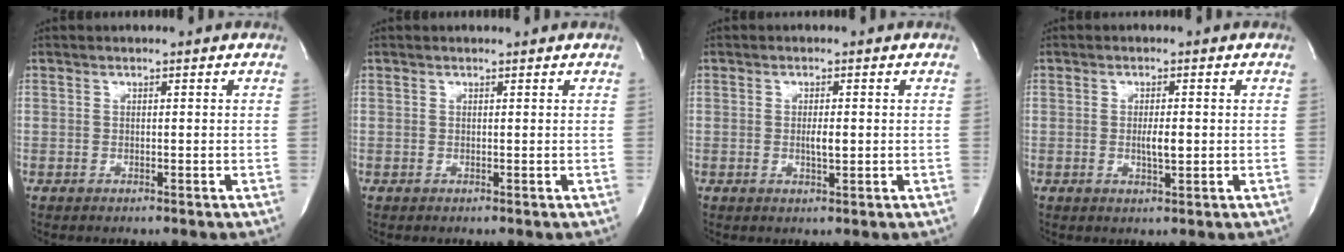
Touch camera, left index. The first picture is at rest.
{"total": 0.8, "force": [0.8, 0.1, 0.2], "torque": [-0.011, 0.005, 0.010]}
{"total": 2.1, "force": [0.0, 0.5, 2.0], "torque": [-0.039, -0.001, 0.000]}
{"total": 2.7, "force": [-0.1, 0.6, 2.6], "torque": [-0.049, -0.002, 0.000]}